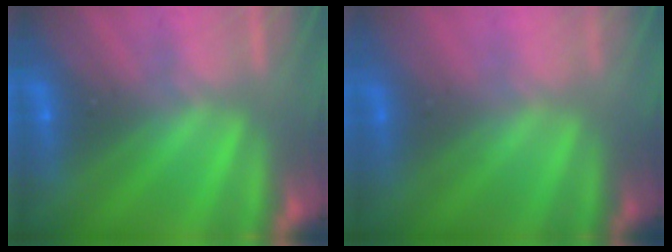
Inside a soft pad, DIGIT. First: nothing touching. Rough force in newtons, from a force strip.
{"total": 2.3}